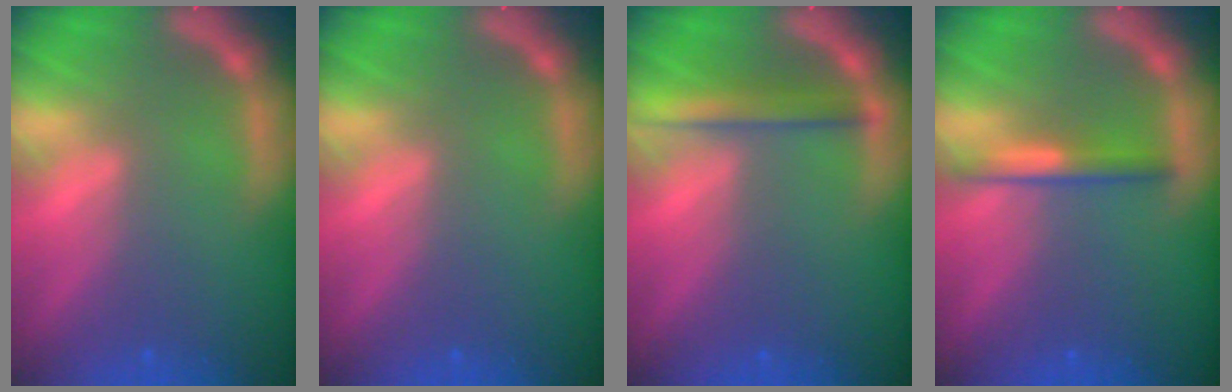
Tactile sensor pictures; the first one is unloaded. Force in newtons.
{"total": 0.0}
{"total": 2.9}
{"total": 2.4}